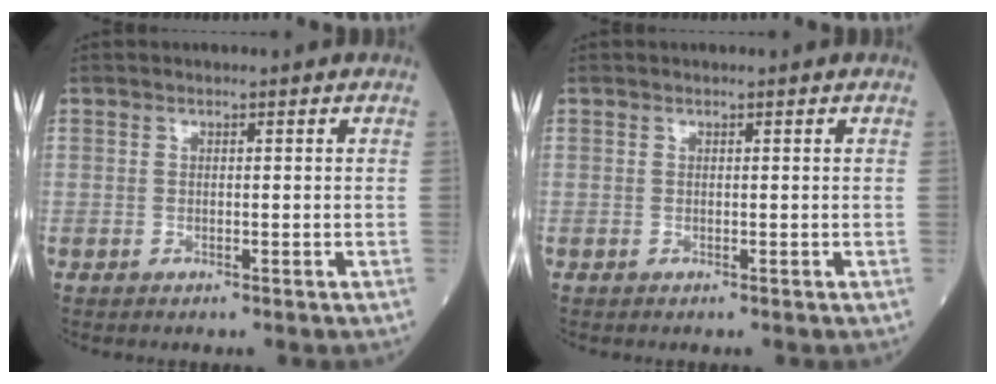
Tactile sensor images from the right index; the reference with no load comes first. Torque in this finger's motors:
{"motor_torque": [0.02, 0.02, 0.00, -0.01]}